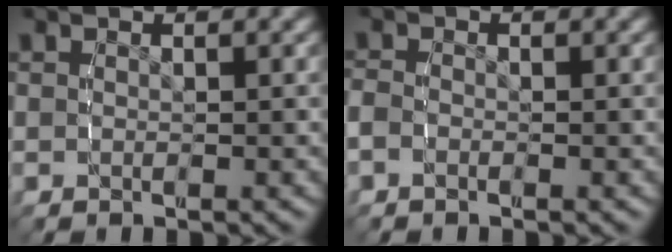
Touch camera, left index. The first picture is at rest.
{"total": 1.5, "force": [-0.7, 1.2, 0.6], "torque": [-0.021, 0.001, -0.018]}